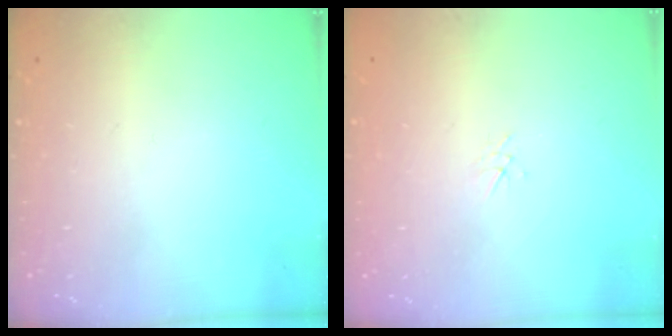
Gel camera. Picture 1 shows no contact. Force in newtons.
{"total": 3.7, "press": 3.6, "slide": 0.5}